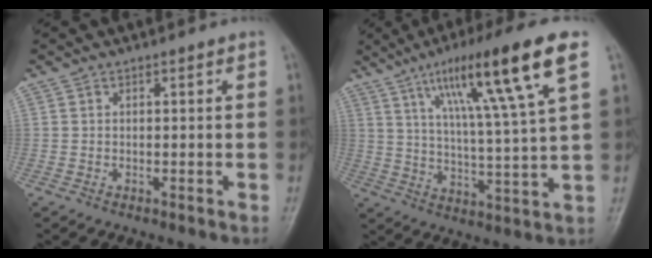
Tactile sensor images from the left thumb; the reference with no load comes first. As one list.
[{"total": 17.5, "force": [8.5, 1.3, 15.2], "torque": [-0.252, -0.019, 0.139]}]